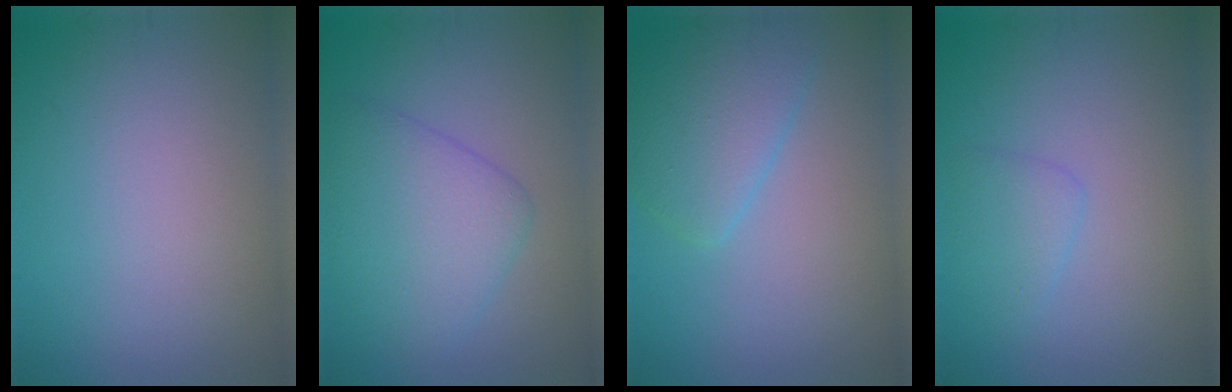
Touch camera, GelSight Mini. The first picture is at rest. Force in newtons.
{"total": 5.7, "press": 5.7, "slide": 0.1}
{"total": 4.2, "press": 4.2, "slide": 0.3}
{"total": 1.8, "press": 1.8, "slide": 0.1}